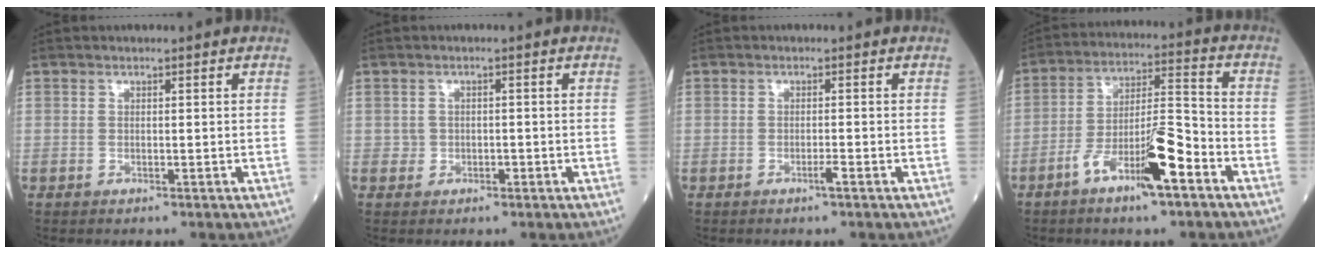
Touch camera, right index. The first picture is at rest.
{"total": 1.3, "force": [-0.4, 1.2, 0.3], "torque": [-0.003, 0.005, -0.005]}
{"total": 1.2, "force": [-0.7, -0.2, 0.9], "torque": [-0.018, -0.001, -0.014]}
{"total": 11.4, "force": [-6.0, 1.7, 9.5], "torque": [-0.170, 0.006, -0.106]}